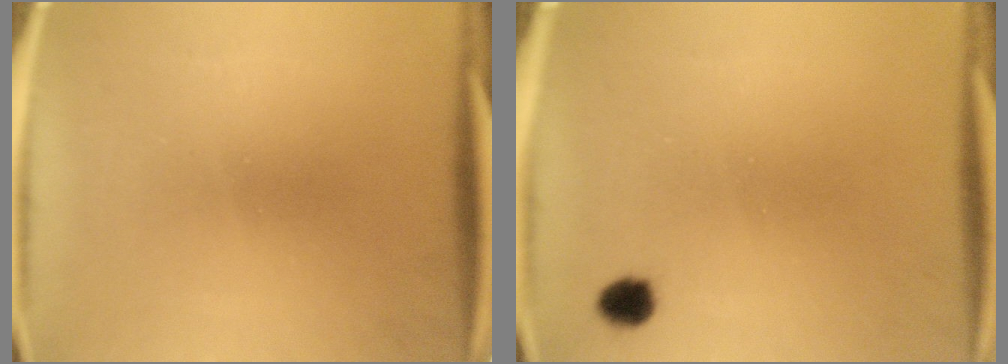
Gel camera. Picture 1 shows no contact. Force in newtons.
{"total": 2.4}